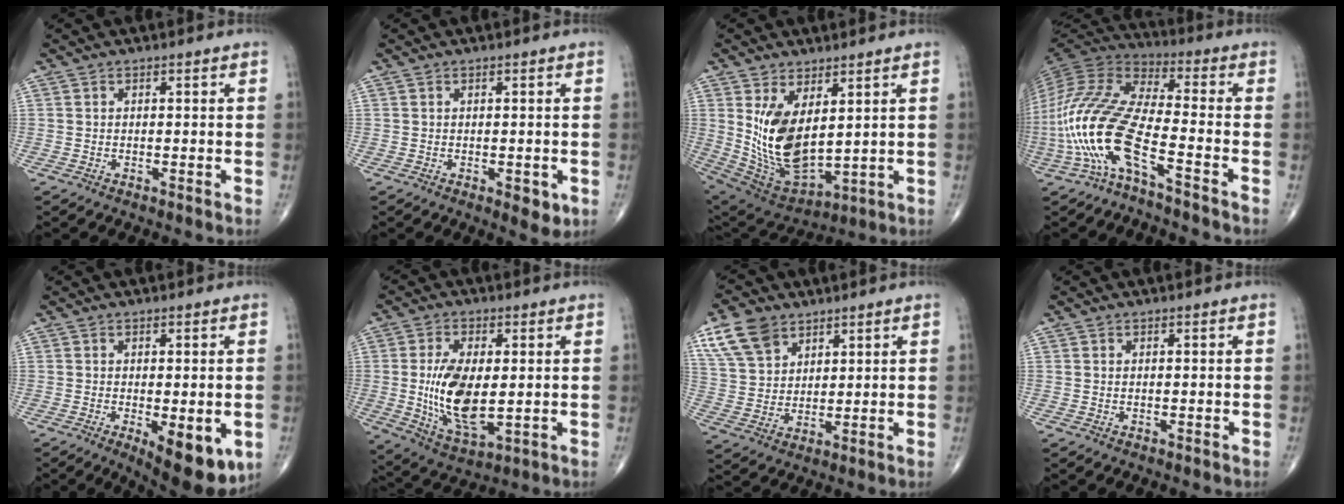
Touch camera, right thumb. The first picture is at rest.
{"total": 3.4, "force": [-0.9, 1.6, 2.9], "torque": [-0.026, -0.007, -0.006]}
{"total": 14.6, "force": [3.3, 7.5, 12.1], "torque": [-0.213, -0.028, 0.091]}
{"total": 18.1, "force": [-7.4, 5.2, 15.6], "torque": [-0.360, 0.053, -0.145]}
{"total": 10.7, "force": [-3.5, 4.1, 9.2], "torque": [-0.113, -0.019, -0.041]}
{"total": 13.8, "force": [0.2, 6.9, 11.9], "torque": [-0.216, -0.020, 0.017]}
{"total": 10.0, "force": [6.0, 6.5, 4.8], "torque": [-0.080, -0.016, 0.123]}
{"total": 0.0}